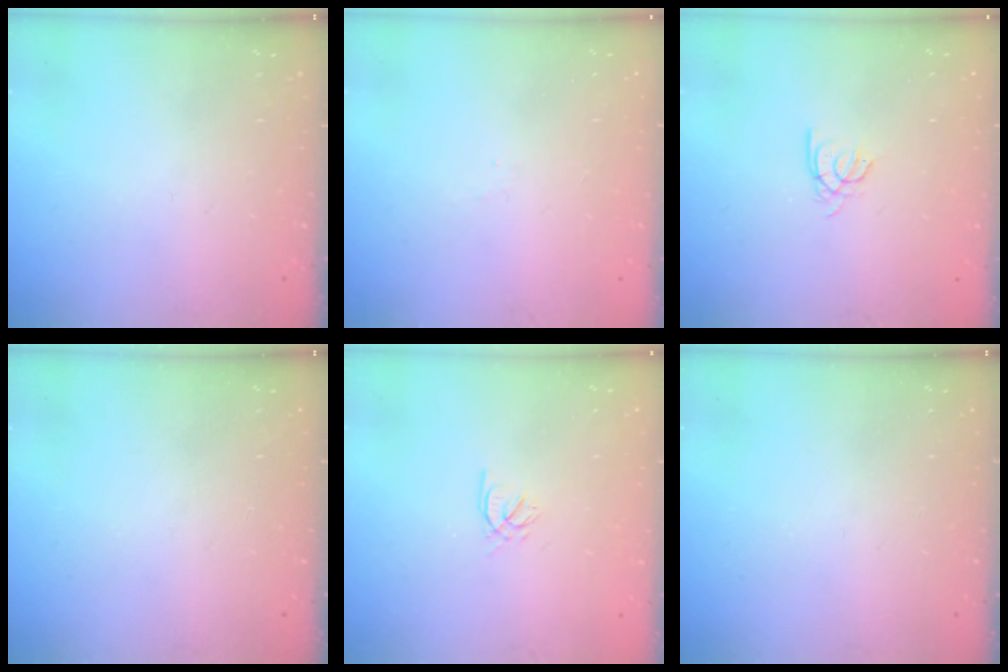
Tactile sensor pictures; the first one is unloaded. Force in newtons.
{"total": 1.6, "press": 1.5, "slide": 0.4}
{"total": 2.4, "press": 2.4, "slide": 0.4}
{"total": 0.0}
{"total": 2.1, "press": 2.0, "slide": 0.5}
{"total": 0.0}